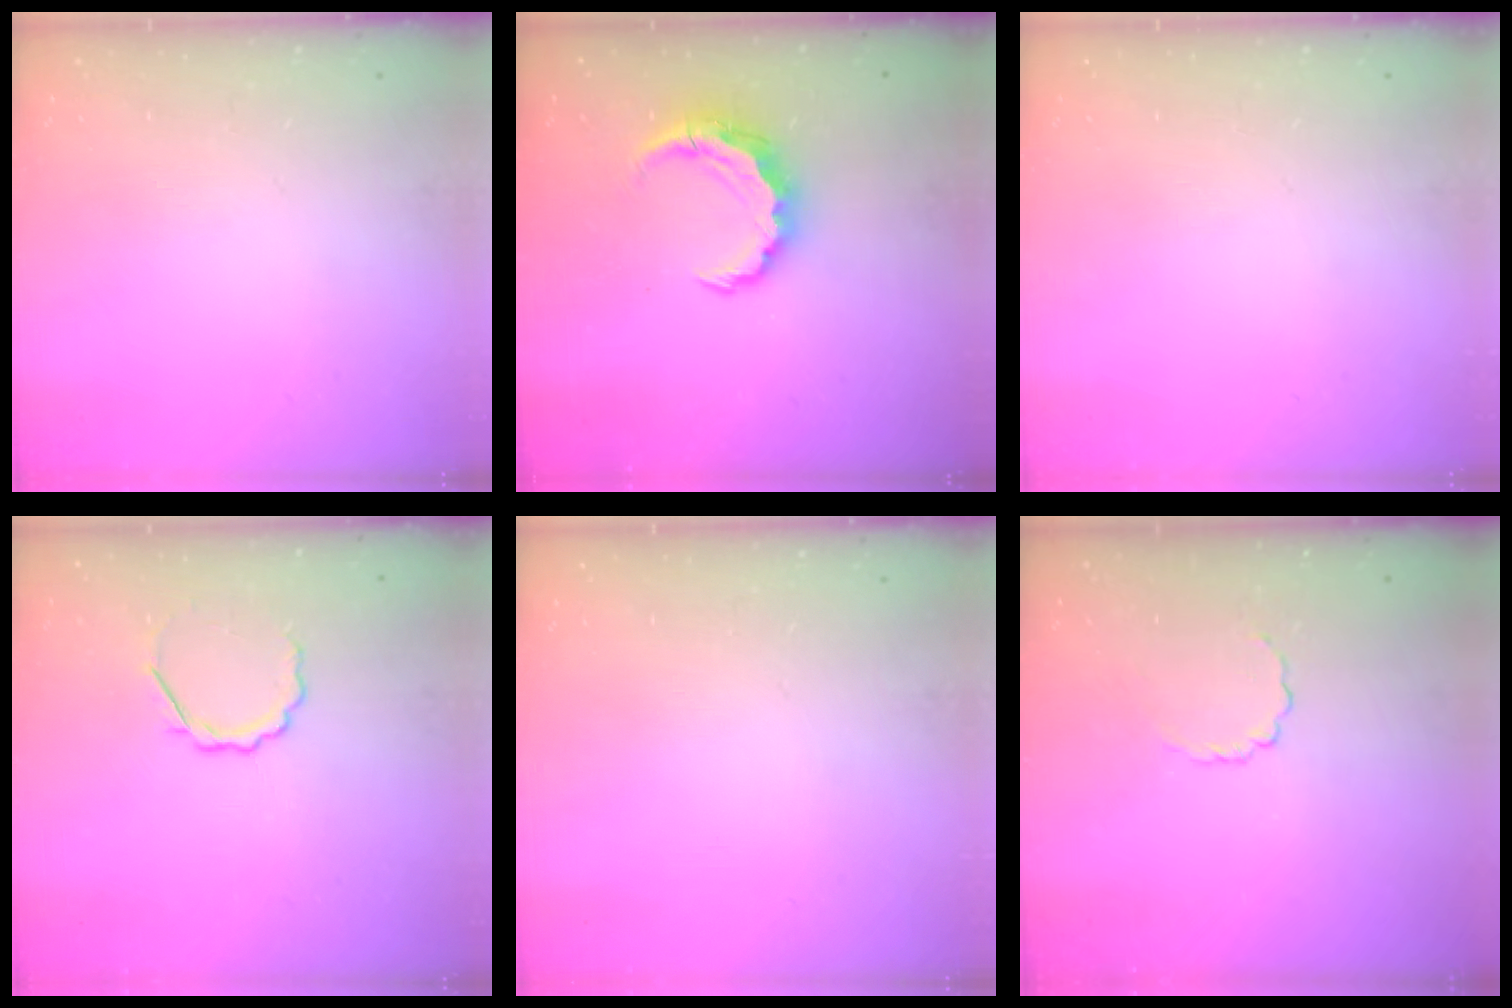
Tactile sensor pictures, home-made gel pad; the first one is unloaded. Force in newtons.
{"total": 8.0, "press": 8.0, "slide": 1.0}
{"total": 0.0}
{"total": 5.5, "press": 5.4, "slide": 1.3}
{"total": 0.0}
{"total": 3.0, "press": 2.8, "slide": 1.0}